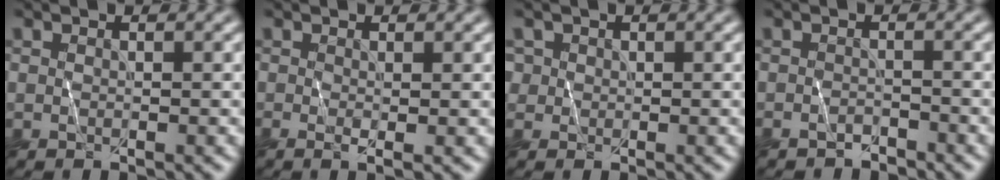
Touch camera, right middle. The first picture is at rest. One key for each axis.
{"total": 1.1, "fx": -0.1, "fy": 0.0, "fz": 1.1, "tx": -0.020, "ty": -0.004, "tz": -0.003}
{"total": 1.1, "fx": 0.5, "fy": 1.0, "fz": 0.1, "tx": 0.000, "ty": 0.005, "tz": 0.005}
{"total": 1.5, "fx": -1.5, "fy": 0.2, "fz": 0.1, "tx": 0.000, "ty": 0.002, "tz": -0.030}